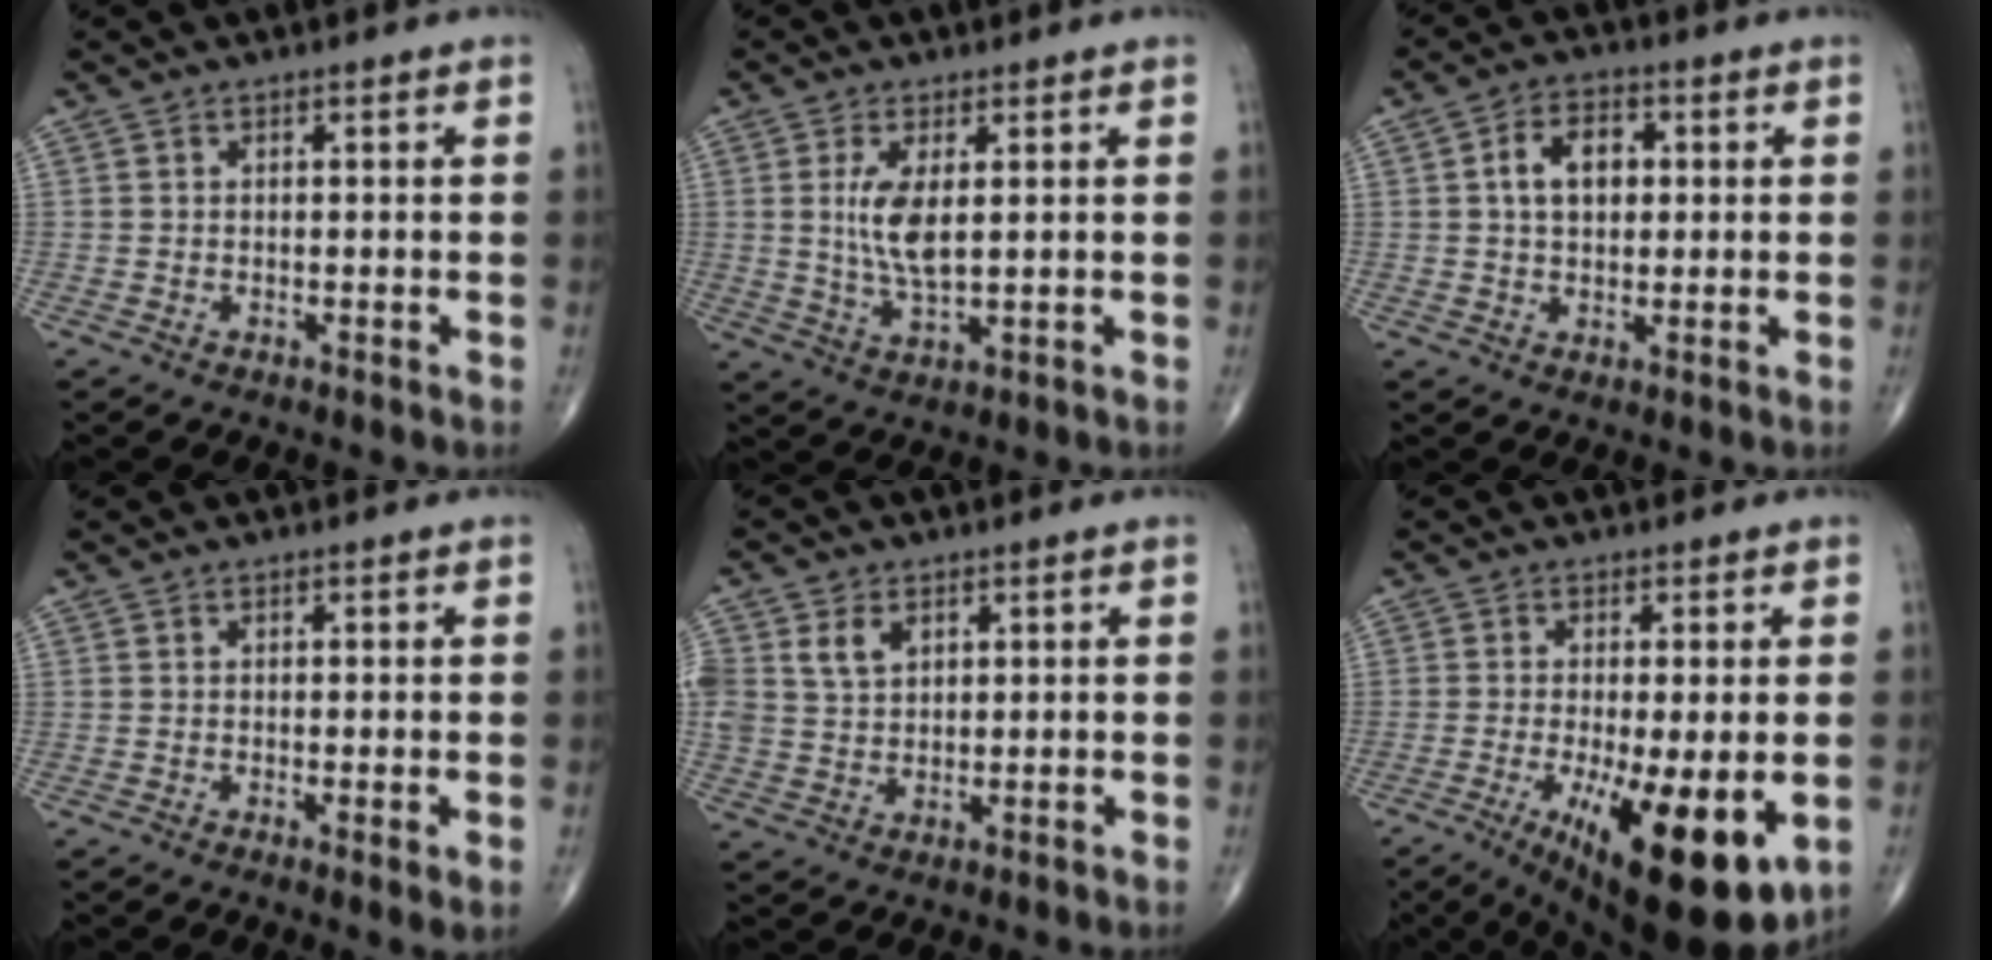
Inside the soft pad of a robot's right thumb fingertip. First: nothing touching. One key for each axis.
{"total": 6.8, "fx": 1.3, "fy": 2.6, "fz": 6.1, "tx": -0.128, "ty": -0.016, "tz": 0.032}
{"total": 7.2, "fx": 1.2, "fy": 4.8, "fz": 5.2, "tx": -0.073, "ty": 0.011, "tz": 0.016}
{"total": 1.9, "fx": -0.3, "fy": 0.3, "fz": 1.9, "tx": -0.038, "ty": -0.009, "tz": -0.007}
{"total": 6.1, "fx": 2.5, "fy": 4.4, "fz": 3.3, "tx": -0.051, "ty": -0.006, "tz": 0.054}
{"total": 16.9, "fx": -5.1, "fy": 5.0, "fz": 15.3, "tx": -0.217, "ty": -0.028, "tz": -0.062}